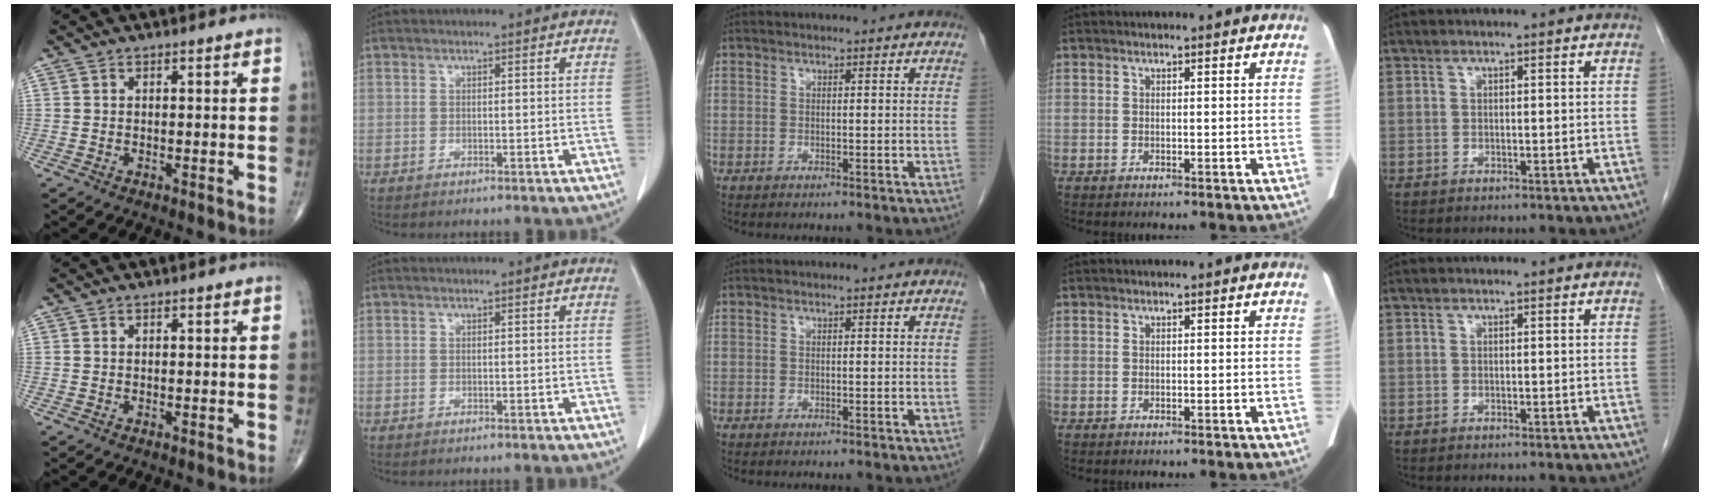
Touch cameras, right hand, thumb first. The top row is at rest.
{}